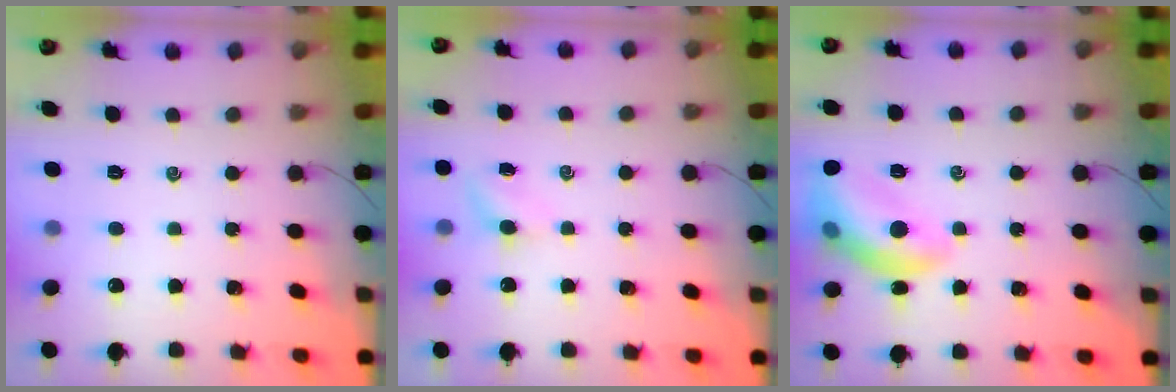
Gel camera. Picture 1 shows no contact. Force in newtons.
{"total": 3.6, "press": 3.4, "slide": 1.1}
{"total": 14.0, "press": 14.0, "slide": 1.2}